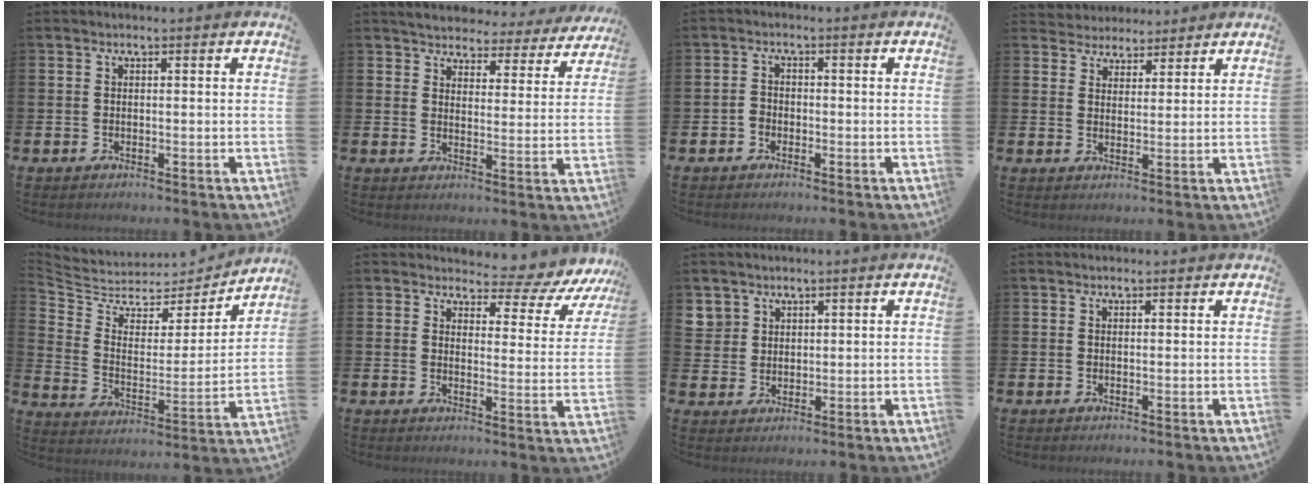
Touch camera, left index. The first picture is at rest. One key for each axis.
{"total": 4.1, "fx": 4.0, "fy": 1.0, "fz": 0.1, "tx": -0.024, "ty": -0.034, "tz": 0.065}
{"total": 1.7, "fx": -0.9, "fy": 1.4, "fz": 0.4, "tx": -0.002, "ty": 0.003, "tz": -0.023}
{"total": 3.9, "fx": 3.6, "fy": 1.3, "fz": -0.6, "tx": -0.013, "ty": -0.014, "tz": 0.066}
{"total": 6.0, "fx": 5.4, "fy": 2.5, "fz": 0.9, "tx": -0.055, "ty": -0.048, "tz": 0.089}
{"total": 4.7, "fx": 4.1, "fy": 1.9, "fz": 1.3, "tx": -0.030, "ty": -0.044, "tz": 0.062}
{"total": 3.7, "fx": 2.8, "fy": 2.3, "fz": 0.3, "tx": 0.005, "ty": -0.012, "tz": 0.049}
{"total": 0.6, "fx": 0.6, "fy": 0.2, "fz": 0.1, "tx": 0.011, "ty": -0.004, "tz": 0.008}